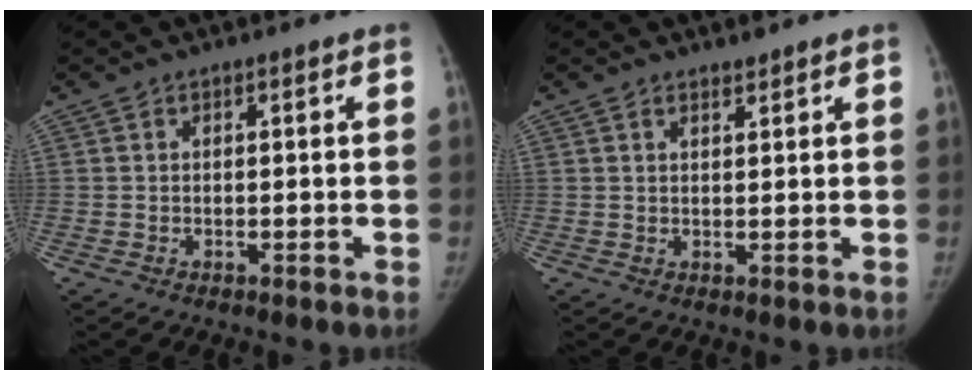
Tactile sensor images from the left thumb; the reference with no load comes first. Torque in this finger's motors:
{"motor_torque": [-0.09, -0.10, -0.19, -0.03, -0.07]}